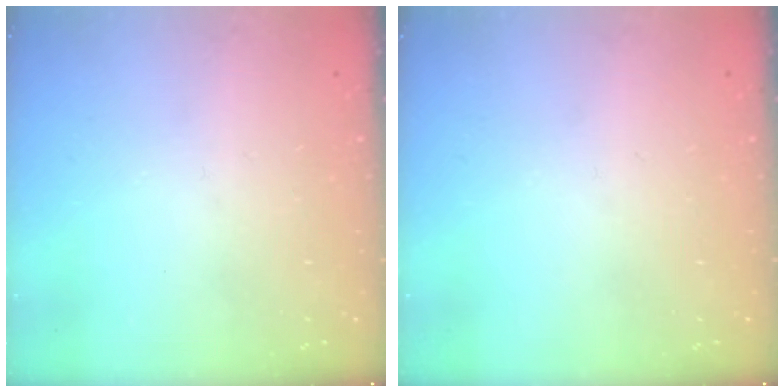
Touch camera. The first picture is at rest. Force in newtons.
{"total": 0.0}